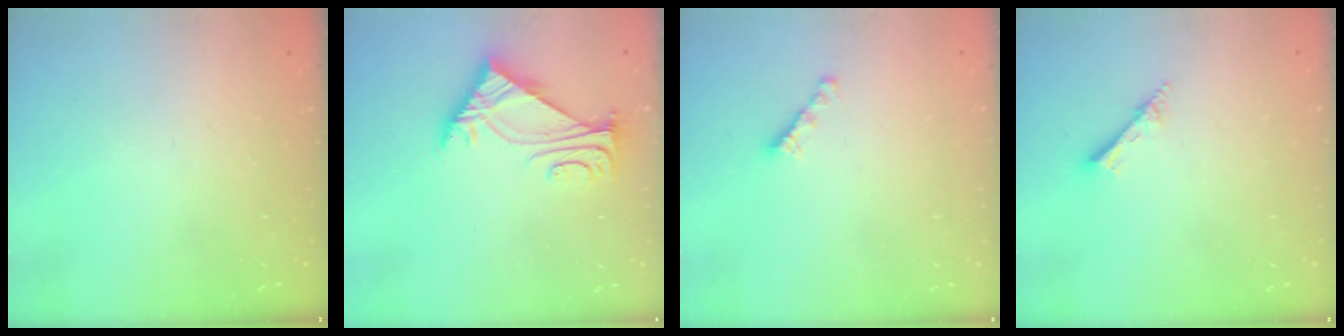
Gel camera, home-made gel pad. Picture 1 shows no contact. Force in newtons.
{"total": 5.6, "press": 5.5, "slide": 1.2}
{"total": 2.7, "press": 2.7, "slide": 0.2}
{"total": 2.5, "press": 2.5, "slide": 0.2}